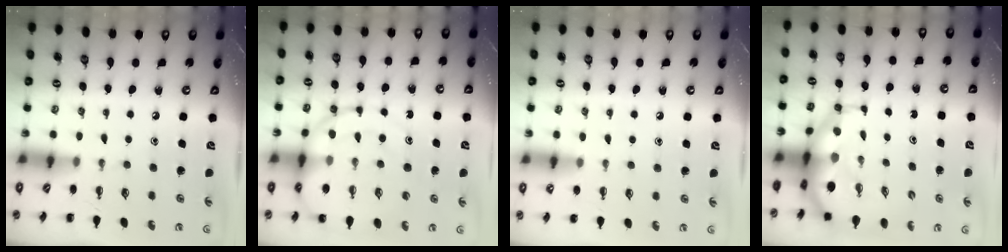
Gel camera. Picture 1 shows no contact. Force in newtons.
{"total": 13.6, "press": 13.3, "slide": 2.6}
{"total": 7.7, "press": 7.2, "slide": 2.8}
{"total": 8.4, "press": 8.1, "slide": 2.4}